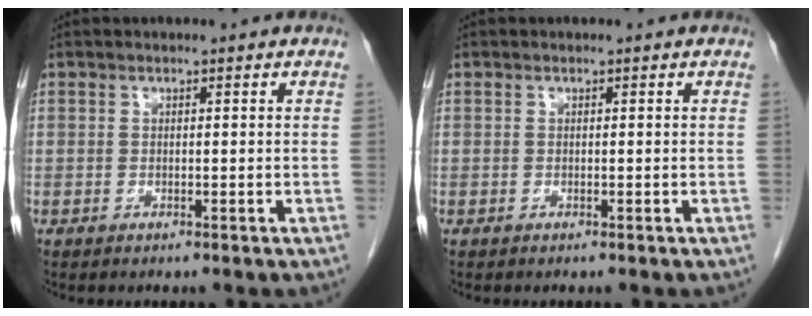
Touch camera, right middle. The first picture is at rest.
{"total": 0.0}